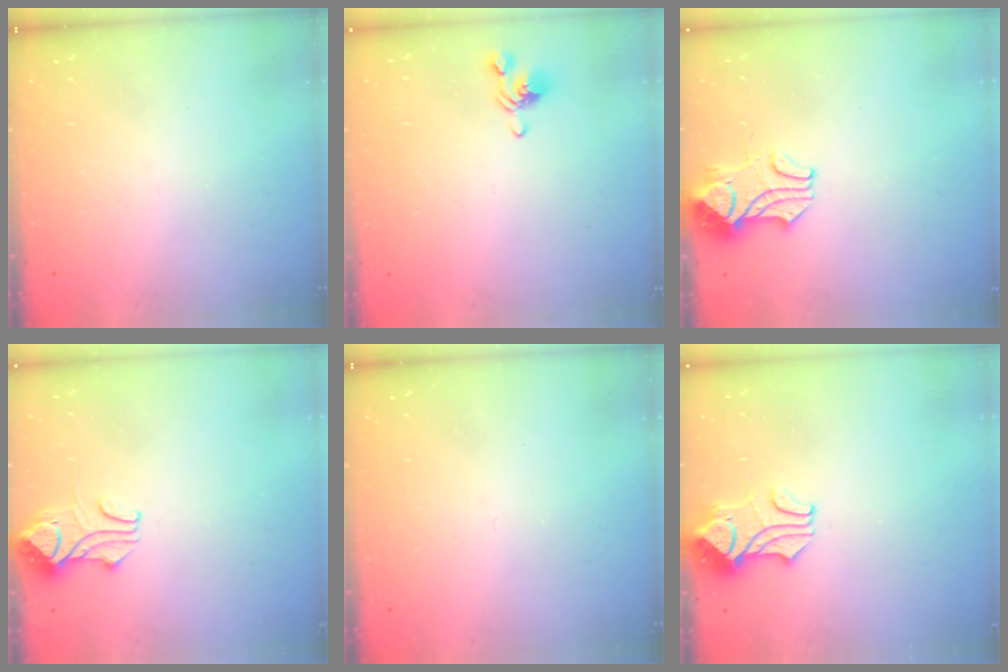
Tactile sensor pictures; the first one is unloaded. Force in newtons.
{"total": 1.9, "press": 1.8, "slide": 0.7}
{"total": 2.6, "press": 2.4, "slide": 1.0}
{"total": 3.1, "press": 3.1, "slide": 0.5}
{"total": 0.0}
{"total": 1.8, "press": 1.4, "slide": 1.1}